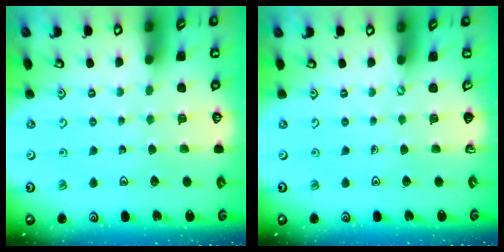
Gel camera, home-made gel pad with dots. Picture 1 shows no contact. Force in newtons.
{"total": 0.0}